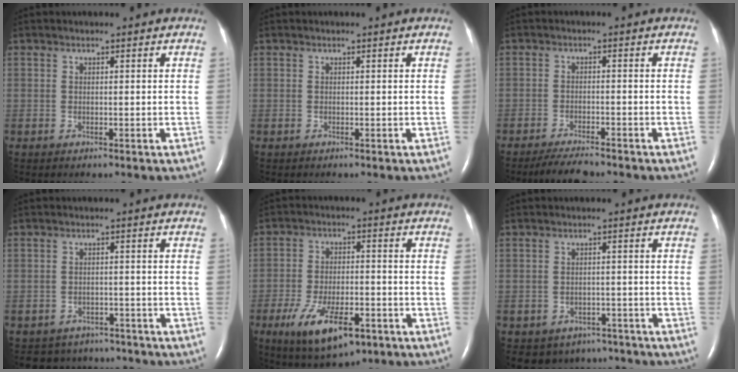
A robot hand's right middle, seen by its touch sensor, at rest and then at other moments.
{"total": 0.0}
{"total": 4.9, "force": [-4.4, 0.7, 2.2], "torque": [-0.044, -0.014, -0.075]}
{"total": 6.6, "force": [-5.8, 3.1, -0.1], "torque": [0.001, 0.013, -0.071]}
{"total": 11.3, "force": [-5.8, 4.3, 8.6], "torque": [-0.166, -0.013, -0.088]}
{"total": 6.6, "force": [-5.1, 4.1, 0.8], "torque": [-0.005, 0.011, -0.061]}